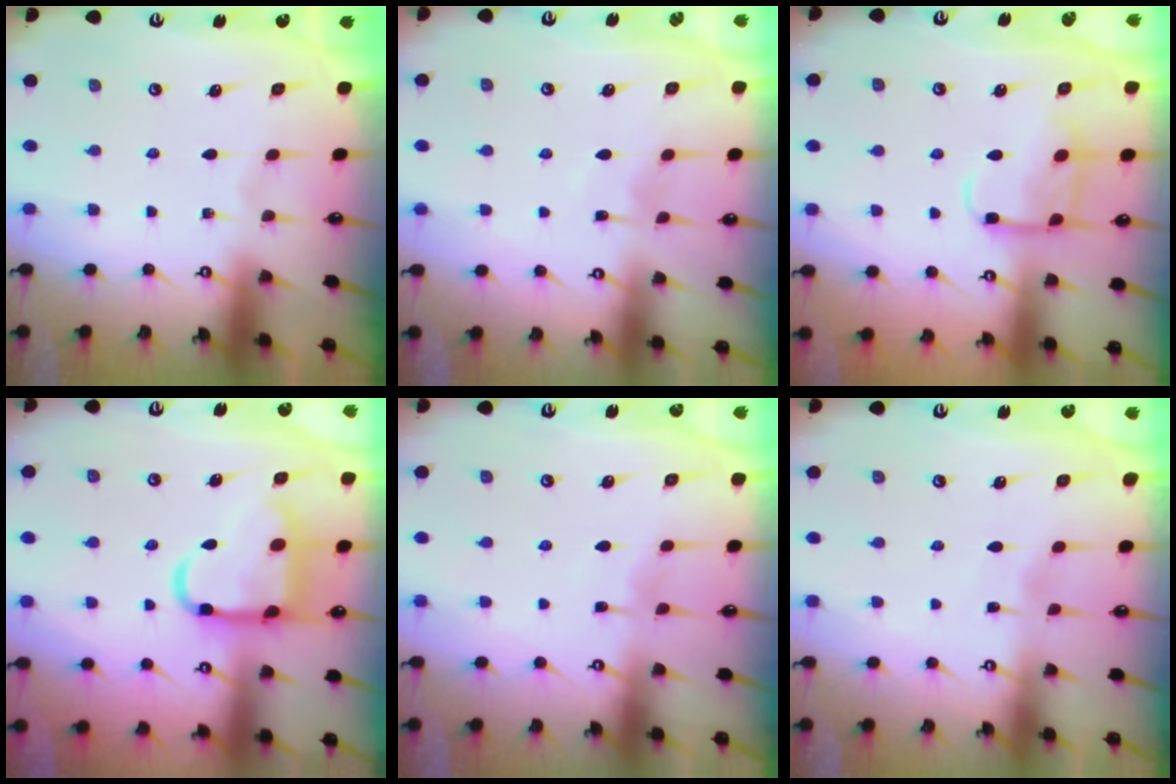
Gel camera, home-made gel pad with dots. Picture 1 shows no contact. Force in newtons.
{"total": 4.9, "press": 4.8, "slide": 0.5}
{"total": 11.2, "press": 11.1, "slide": 1.2}
{"total": 13.6, "press": 13.5, "slide": 1.5}
{"total": 3.6, "press": 3.6, "slide": 0.3}
{"total": 3.2, "press": 3.2, "slide": 0.5}